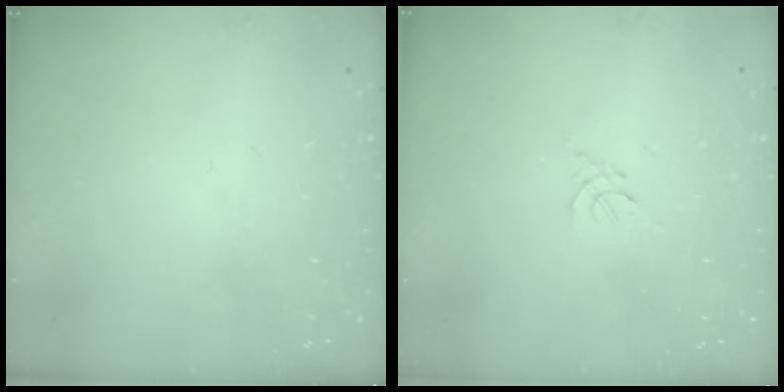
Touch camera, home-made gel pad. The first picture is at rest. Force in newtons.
{"total": 0.0}